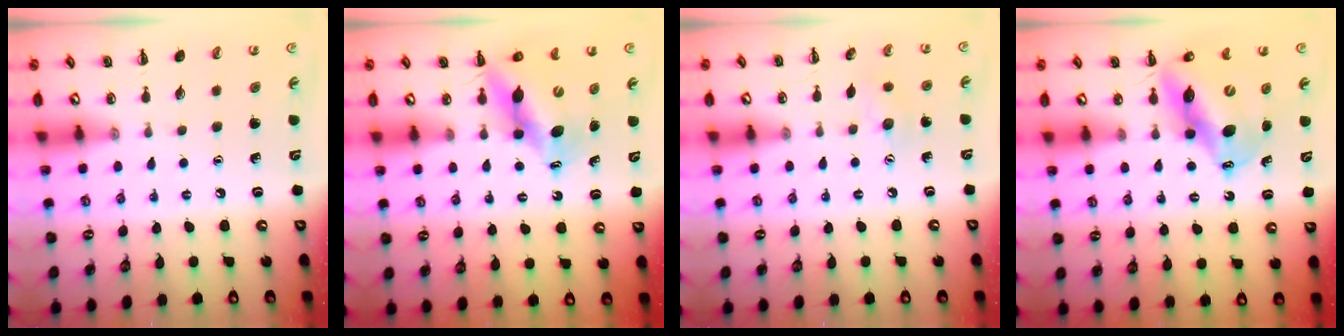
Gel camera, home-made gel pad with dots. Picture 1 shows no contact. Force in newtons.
{"total": 11.1, "press": 10.7, "slide": 3.0}
{"total": 7.3, "press": 7.1, "slide": 1.7}
{"total": 12.9, "press": 12.5, "slide": 3.4}